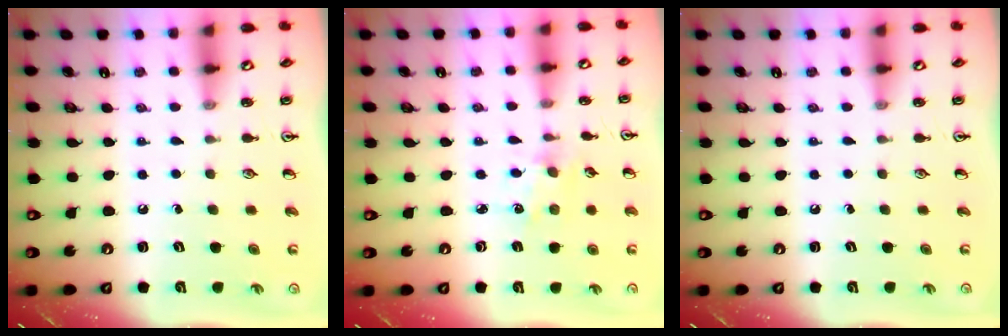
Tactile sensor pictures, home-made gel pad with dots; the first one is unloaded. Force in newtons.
{"total": 1.1, "press": 1.1, "slide": 0.1}
{"total": 0.0}